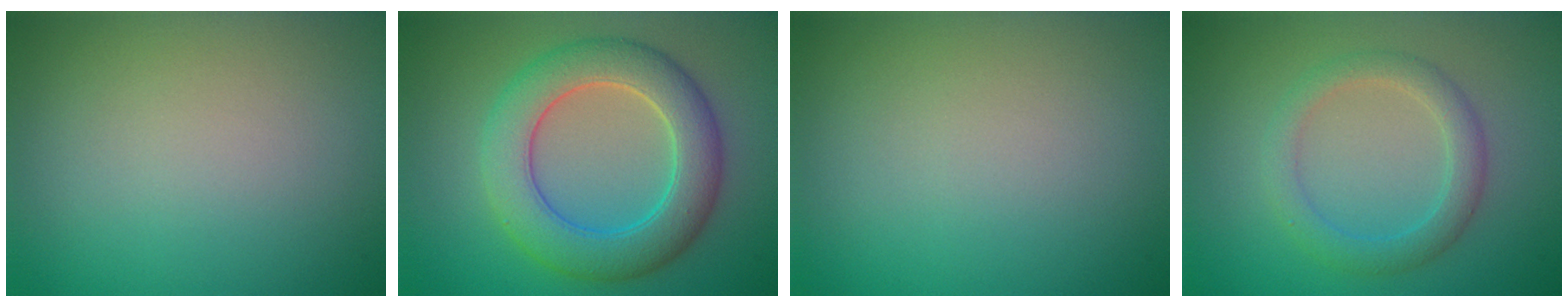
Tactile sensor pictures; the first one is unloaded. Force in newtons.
{"total": 7.0, "press": 7.0, "slide": 0.2}
{"total": 0.0}
{"total": 2.9, "press": 2.9, "slide": 0.3}